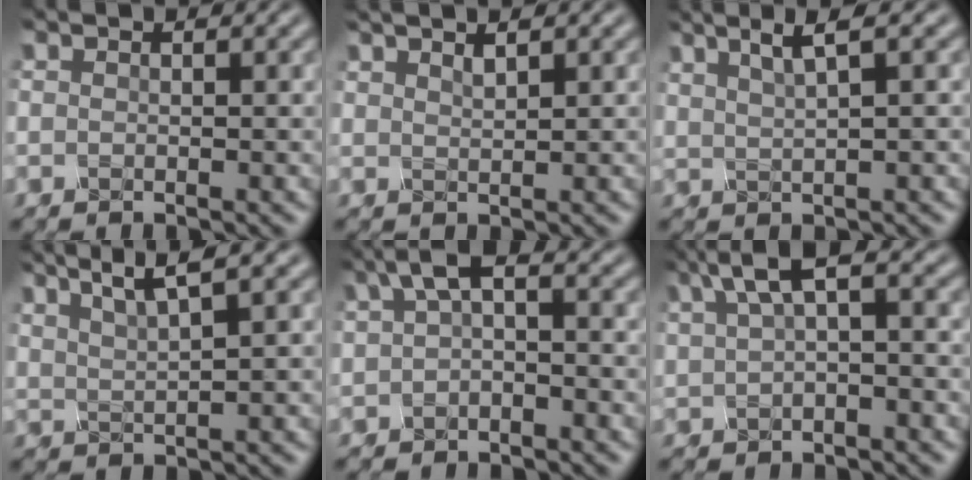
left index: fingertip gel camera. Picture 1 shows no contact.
{"total": 1.0, "force": [0.8, 0.2, 0.6], "torque": [-0.012, 0.002, 0.017]}
{"total": 2.7, "force": [1.4, 0.4, 2.3], "torque": [-0.037, 0.008, 0.032]}
{"total": 4.2, "force": [2.8, 0.6, 3.1], "torque": [-0.054, 0.013, 0.052]}
{"total": 3.3, "force": [0.4, 1.8, 2.7], "torque": [-0.052, 0.013, 0.000]}
{"total": 4.2, "force": [1.4, 1.7, 3.6], "torque": [-0.076, 0.016, 0.024]}